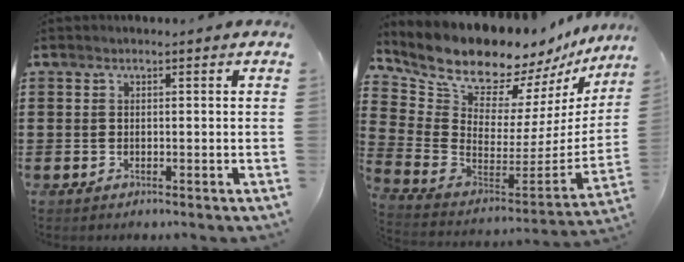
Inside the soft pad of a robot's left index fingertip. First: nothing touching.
{"total": 11.7, "force": [10.7, 3.7, 2.9], "torque": [-0.112, -0.088, 0.193]}